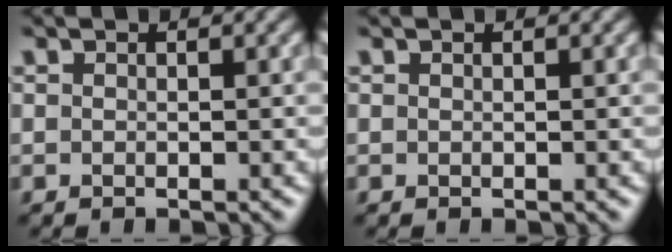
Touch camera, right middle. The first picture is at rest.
{"total": 0.0}